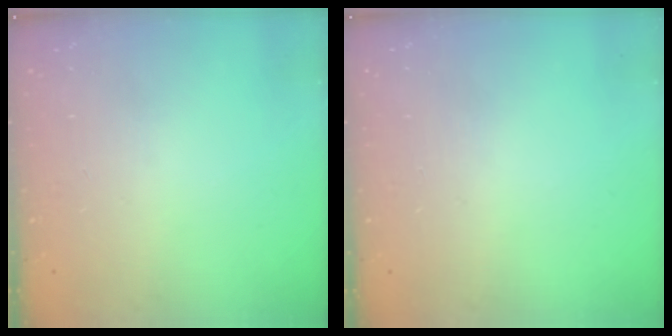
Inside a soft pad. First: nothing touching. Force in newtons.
{"total": 0.0}